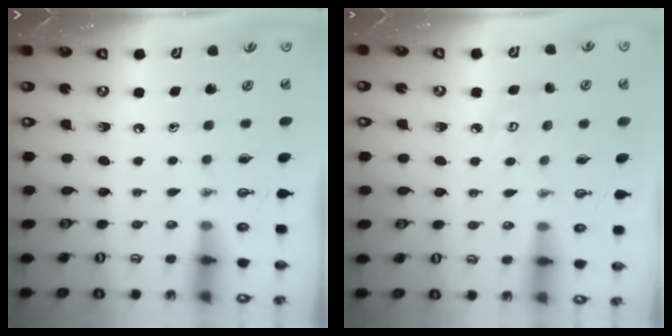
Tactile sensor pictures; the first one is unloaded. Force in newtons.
{"total": 3.8, "press": 3.8, "slide": 0.4}